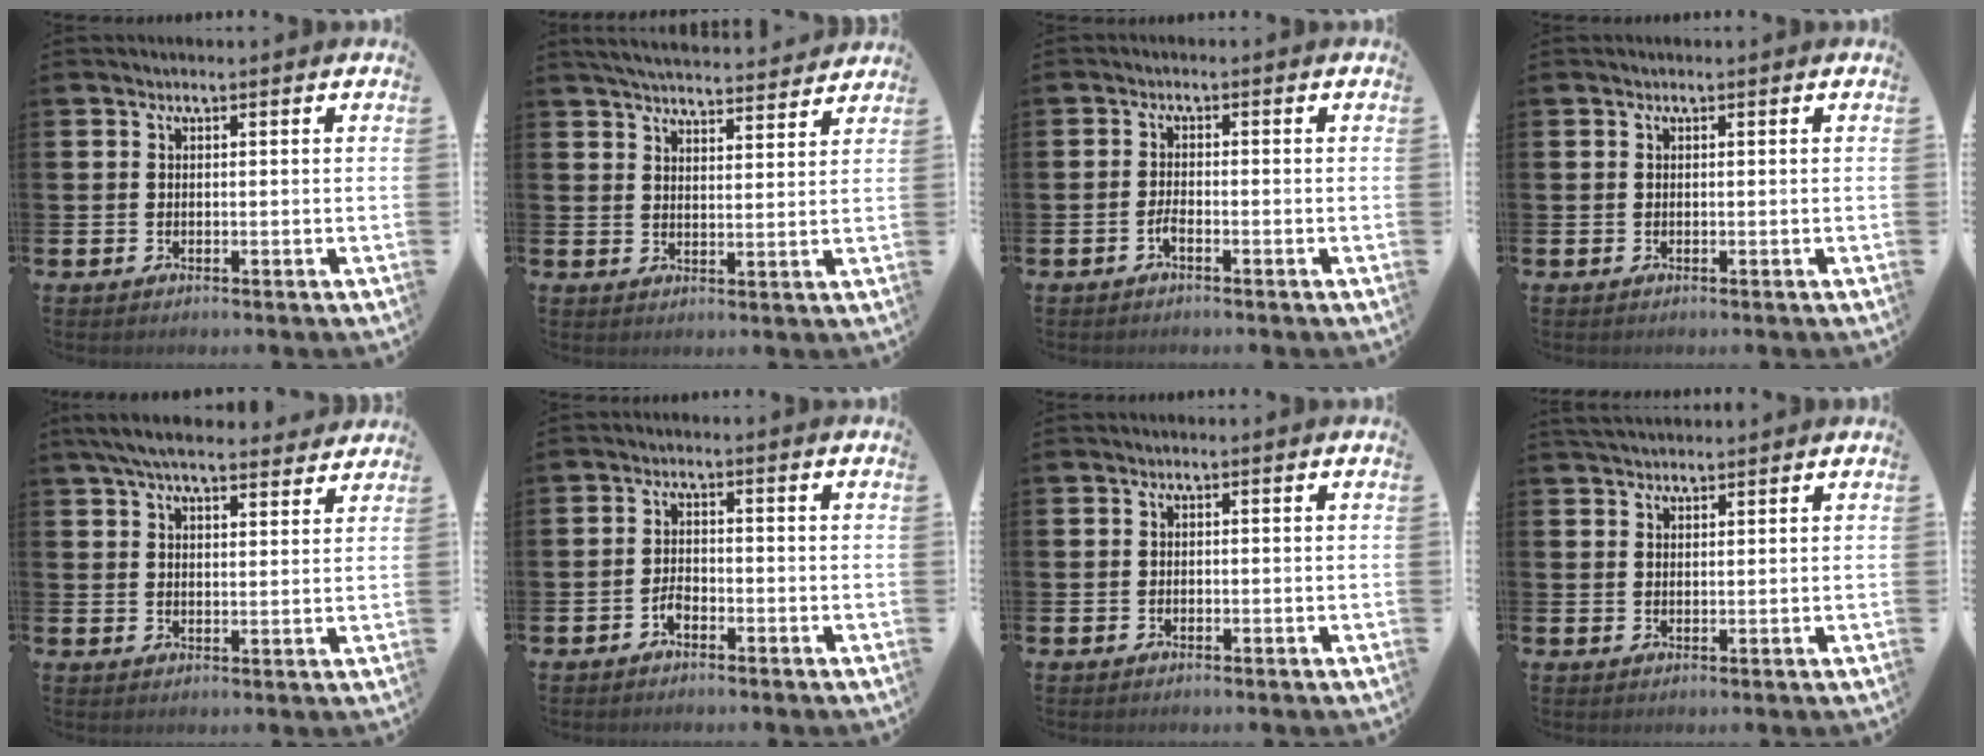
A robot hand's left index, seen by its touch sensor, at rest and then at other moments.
{"total": 5.2, "force": [5.2, 0.5, 0.6], "torque": [-0.021, -0.035, 0.090]}
{"total": 1.5, "force": [-1.0, 0.3, 1.0], "torque": [-0.022, -0.002, -0.019]}
{"total": 0.0}
{"total": 6.6, "force": [6.1, 1.2, 2.2], "torque": [-0.053, -0.023, 0.111]}
{"total": 2.0, "force": [-1.4, 0.9, 1.1], "torque": [-0.024, 0.006, -0.028]}
{"total": 0.5, "force": [-0.3, 0.4, 0.1], "torque": [-0.004, 0.004, -0.009]}
{"total": 2.3, "force": [2.2, 0.6, 0.3], "torque": [0.005, -0.009, 0.038]}